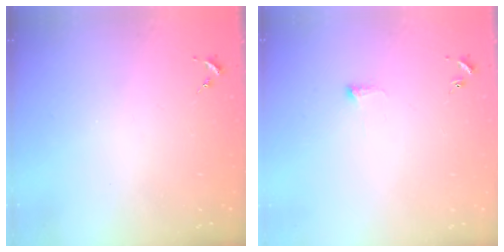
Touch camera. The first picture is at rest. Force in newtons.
{"total": 2.5, "press": 2.4, "slide": 0.5}